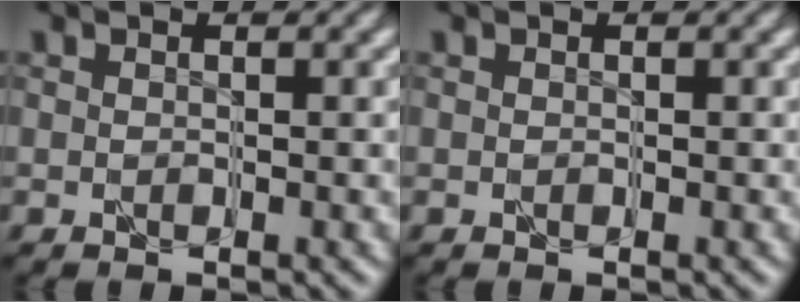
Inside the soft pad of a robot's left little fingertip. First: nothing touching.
{"total": 0.0}